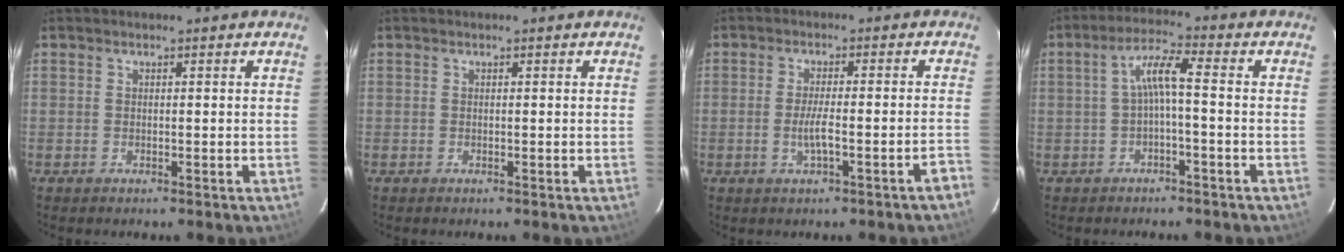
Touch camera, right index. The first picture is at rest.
{"total": 0.0}
{"total": 5.4, "force": [-2.9, -0.2, 4.5], "torque": [-0.074, -0.009, -0.040]}
{"total": 4.9, "force": [-1.1, 0.4, 4.7], "torque": [-0.101, 0.013, -0.019]}